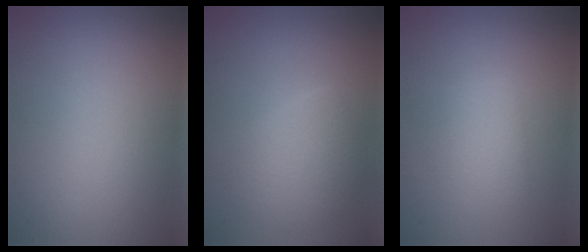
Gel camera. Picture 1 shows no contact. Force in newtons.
{"total": 3.3, "press": 3.3, "slide": 0.1}
{"total": 2.1, "press": 2.1, "slide": 0.1}